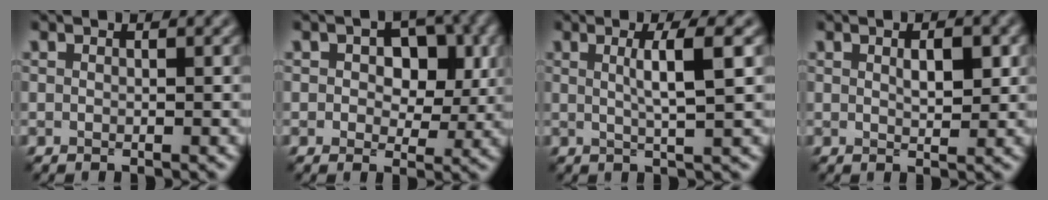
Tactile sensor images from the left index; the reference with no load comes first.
{"total": 5.1, "force": [1.1, 3.3, 3.8], "torque": [-0.047, -0.004, 0.007]}
{"total": 3.9, "force": [0.8, 0.8, 3.8], "torque": [-0.054, 0.003, 0.010]}
{"total": 2.3, "force": [0.7, 1.0, 1.9], "torque": [-0.029, -0.001, 0.014]}